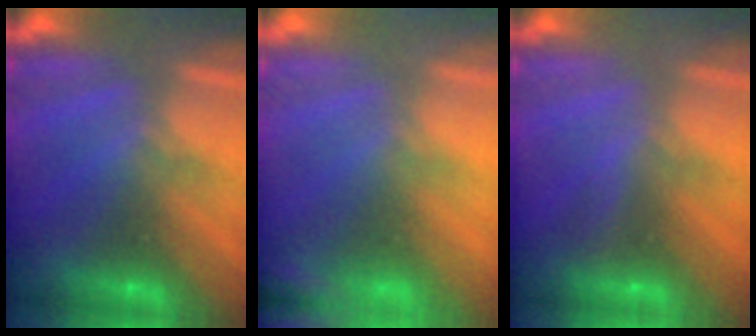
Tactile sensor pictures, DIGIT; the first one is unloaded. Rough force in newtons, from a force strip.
{"total": 2.3}
{"total": 2.9}